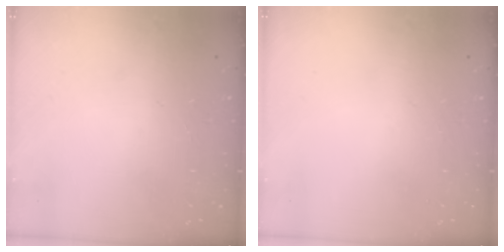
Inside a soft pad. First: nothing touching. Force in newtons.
{"total": 0.0}